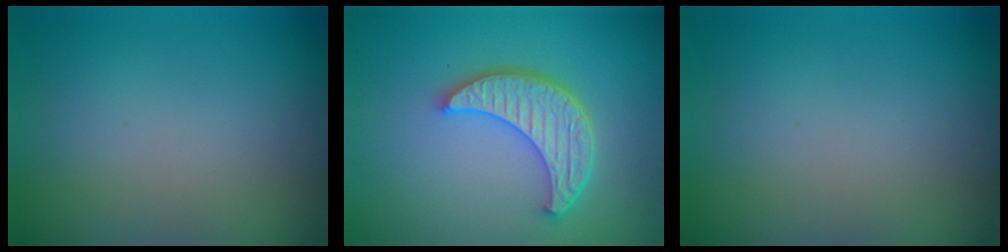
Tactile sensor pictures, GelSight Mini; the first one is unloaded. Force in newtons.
{"total": 5.1, "press": 4.0, "slide": 3.1}
{"total": 0.0}